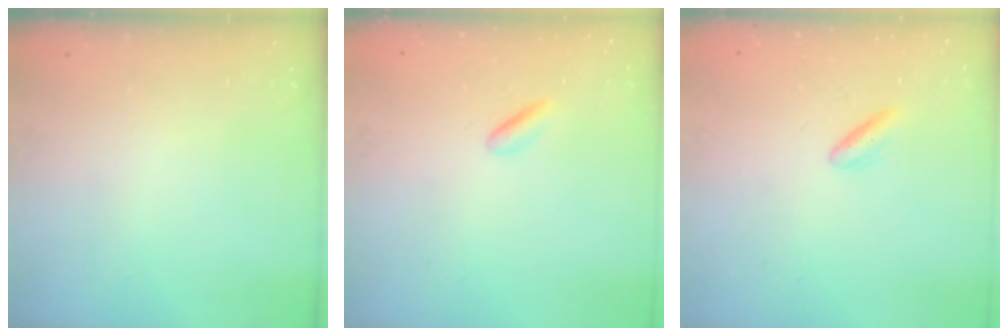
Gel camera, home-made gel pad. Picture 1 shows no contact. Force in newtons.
{"total": 1.8, "press": 1.6, "slide": 0.8}
{"total": 2.7, "press": 2.4, "slide": 1.2}